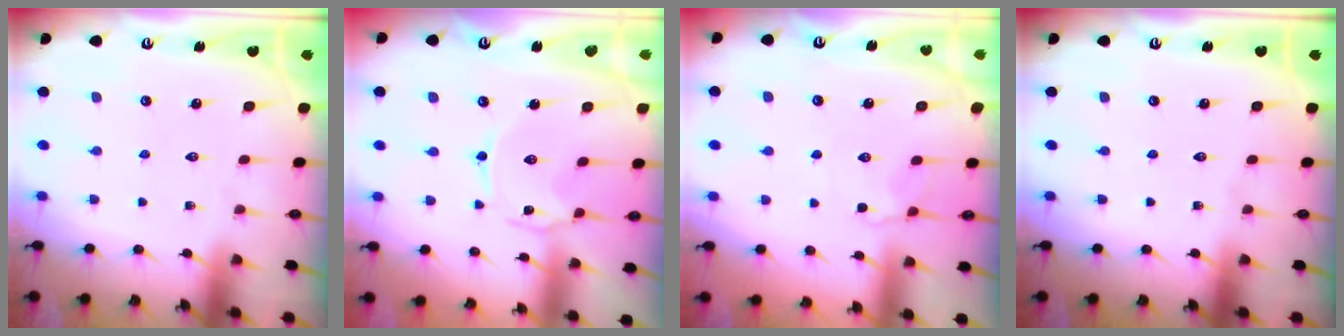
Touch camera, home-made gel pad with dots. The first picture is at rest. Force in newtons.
{"total": 1.3, "press": 1.3, "slide": 0.2}
{"total": 2.8, "press": 2.6, "slide": 1.1}
{"total": 0.0}